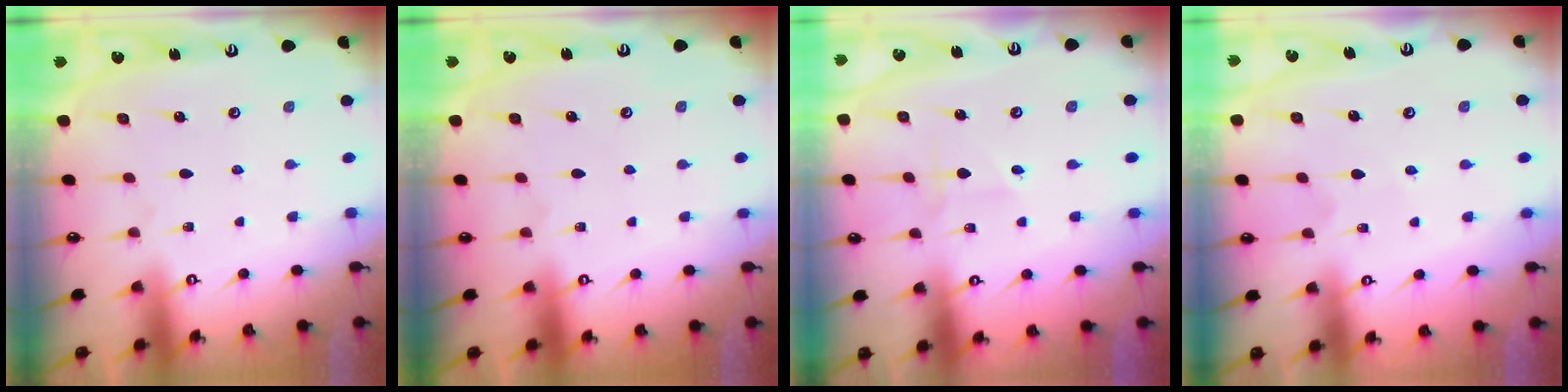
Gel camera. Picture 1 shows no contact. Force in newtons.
{"total": 0.0}
{"total": 2.3, "press": 2.3, "slide": 0.1}
{"total": 3.2, "press": 3.2, "slide": 0.4}